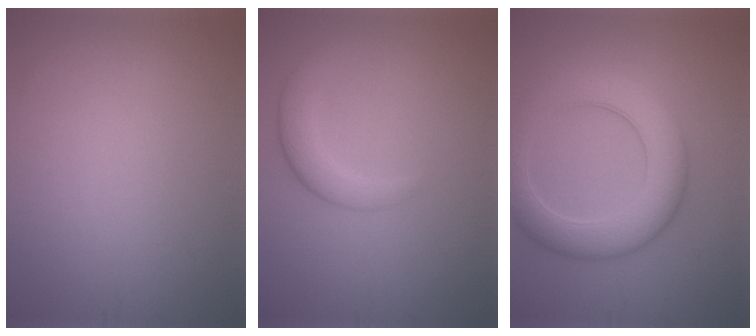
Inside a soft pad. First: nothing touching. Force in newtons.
{"total": 2.9, "press": 2.9, "slide": 0.2}
{"total": 7.4, "press": 7.4, "slide": 0.3}